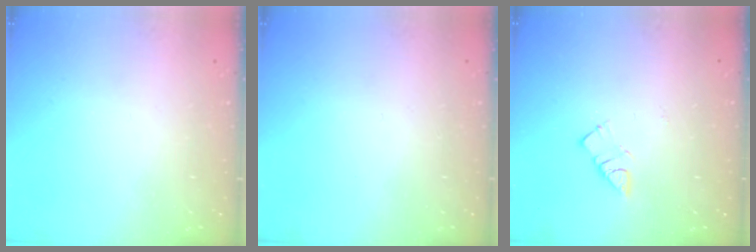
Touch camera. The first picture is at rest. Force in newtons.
{"total": 1.6, "press": 1.6, "slide": 0.1}
{"total": 4.6, "press": 4.6, "slide": 0.2}